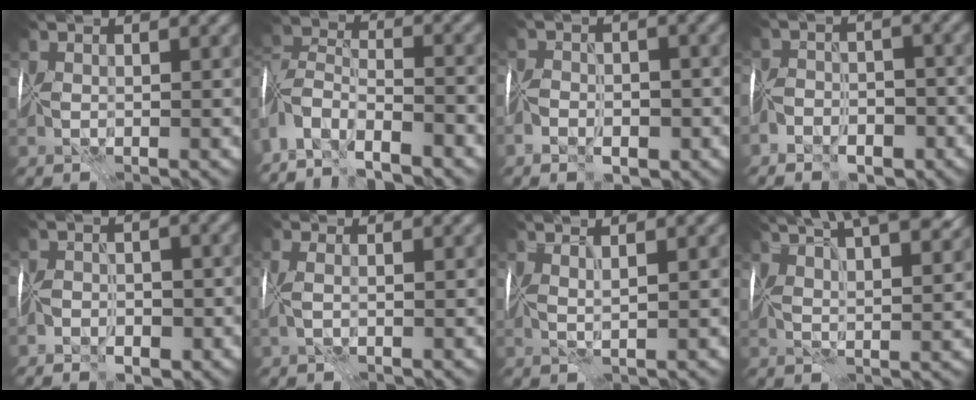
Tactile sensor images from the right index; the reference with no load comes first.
{"total": 7.9, "force": [-6.2, 3.1, 3.7], "torque": [-0.065, 0.002, -0.122]}
{"total": 4.1, "force": [-2.9, 2.1, 2.0], "torque": [-0.018, -0.001, -0.057]}
{"total": 5.3, "force": [-4.2, 2.8, 1.4], "torque": [0.009, -0.001, -0.074]}
{"total": 2.8, "force": [-2.1, 1.5, 1.1], "torque": [-0.004, 0.001, -0.040]}
{"total": 1.4, "force": [0.2, 0.3, 1.3], "torque": [-0.027, 0.008, 0.002]}
{"total": 1.4, "force": [0.9, -0.4, 0.9], "torque": [-0.009, 0.003, 0.013]}
{"total": 13.2, "force": [8.6, 4.7, 8.8], "torque": [-0.118, 0.043, 0.102]}